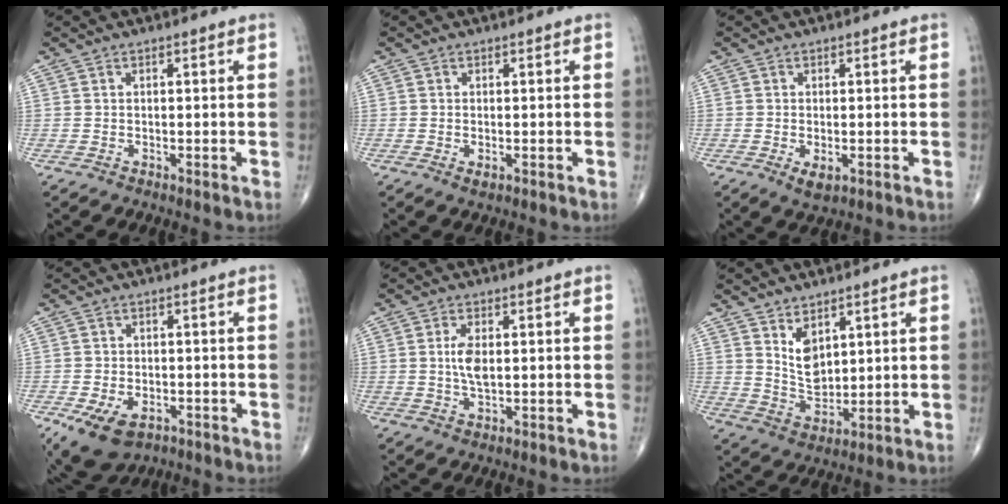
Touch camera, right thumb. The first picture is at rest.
{"total": 1.2, "force": [-0.4, 0.5, 1.0], "torque": [-0.017, -0.003, -0.005]}
{"total": 2.7, "force": [-0.8, 1.4, 2.2], "torque": [-0.038, -0.006, -0.009]}
{"total": 8.9, "force": [-4.4, 5.5, 5.4], "torque": [-0.092, 0.010, -0.063]}
{"total": 4.5, "force": [0.5, 2.0, 4.0], "torque": [-0.079, -0.005, 0.010]}
{"total": 6.5, "force": [3.2, 3.7, 4.3], "torque": [-0.062, -0.034, 0.071]}